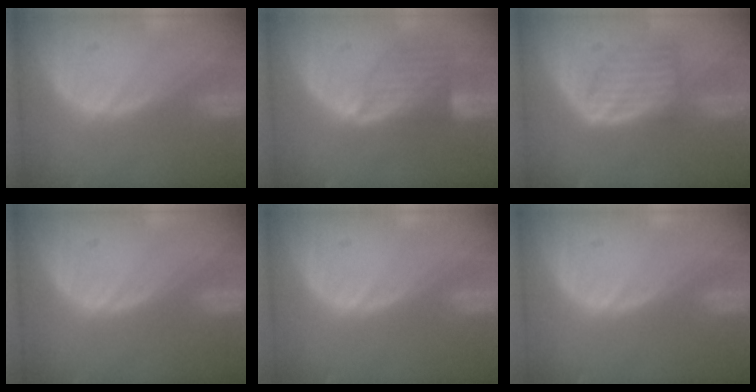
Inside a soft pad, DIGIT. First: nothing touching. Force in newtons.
{"total": 7.0, "press": 6.4, "slide": 2.8}
{"total": 6.2, "press": 5.9, "slide": 1.8}
{"total": 0.0}
{"total": 0.7, "press": 0.1, "slide": 0.7}
{"total": 0.7, "press": 0.1, "slide": 0.7}